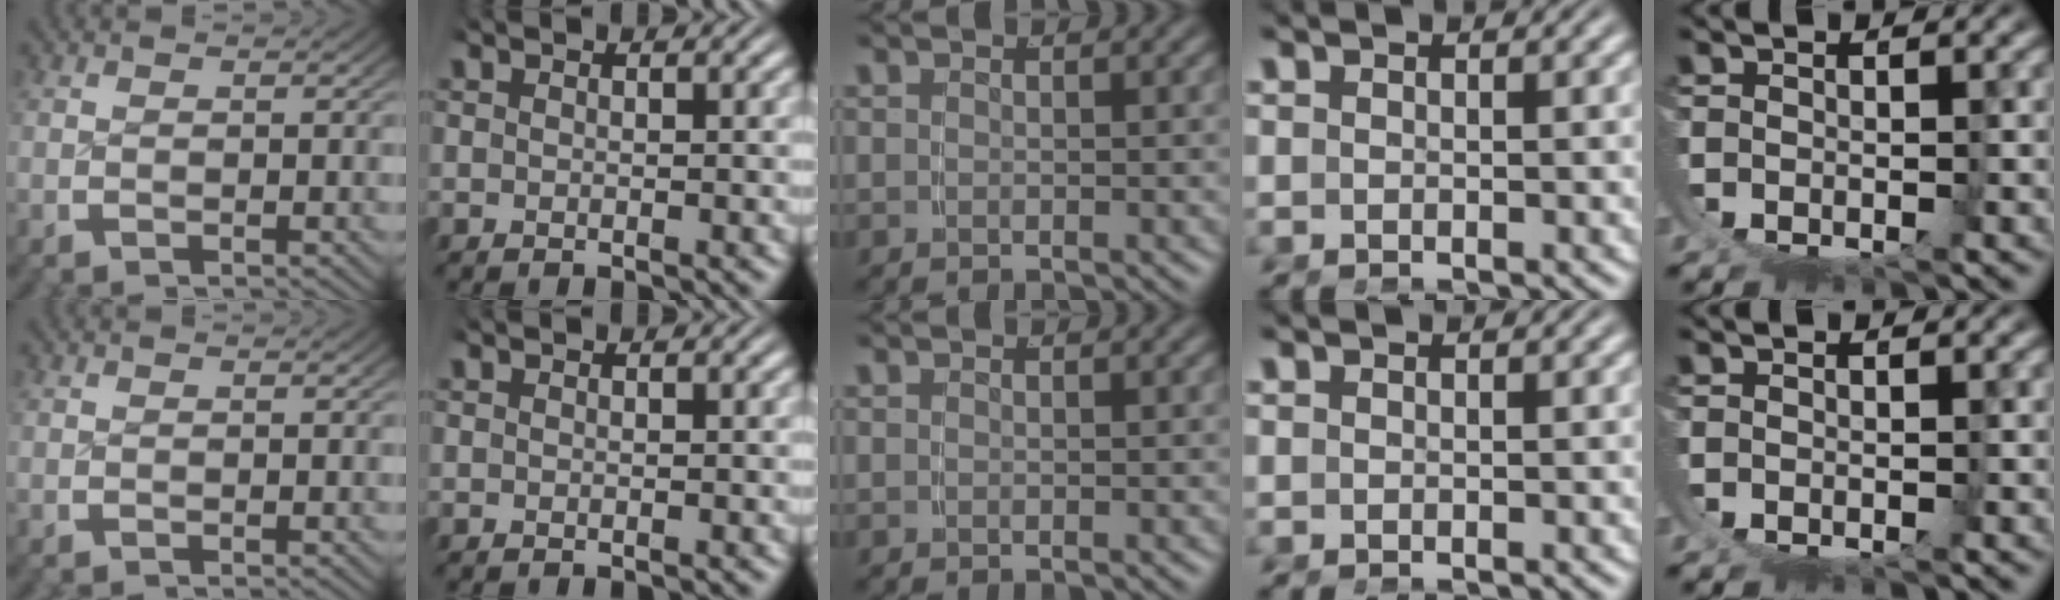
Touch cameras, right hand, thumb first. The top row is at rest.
{}